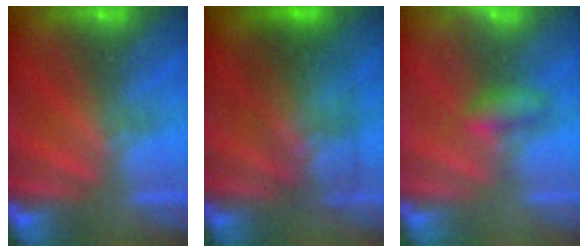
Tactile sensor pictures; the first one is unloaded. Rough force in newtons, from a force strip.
{"total": 2.9}
{"total": 2.1}